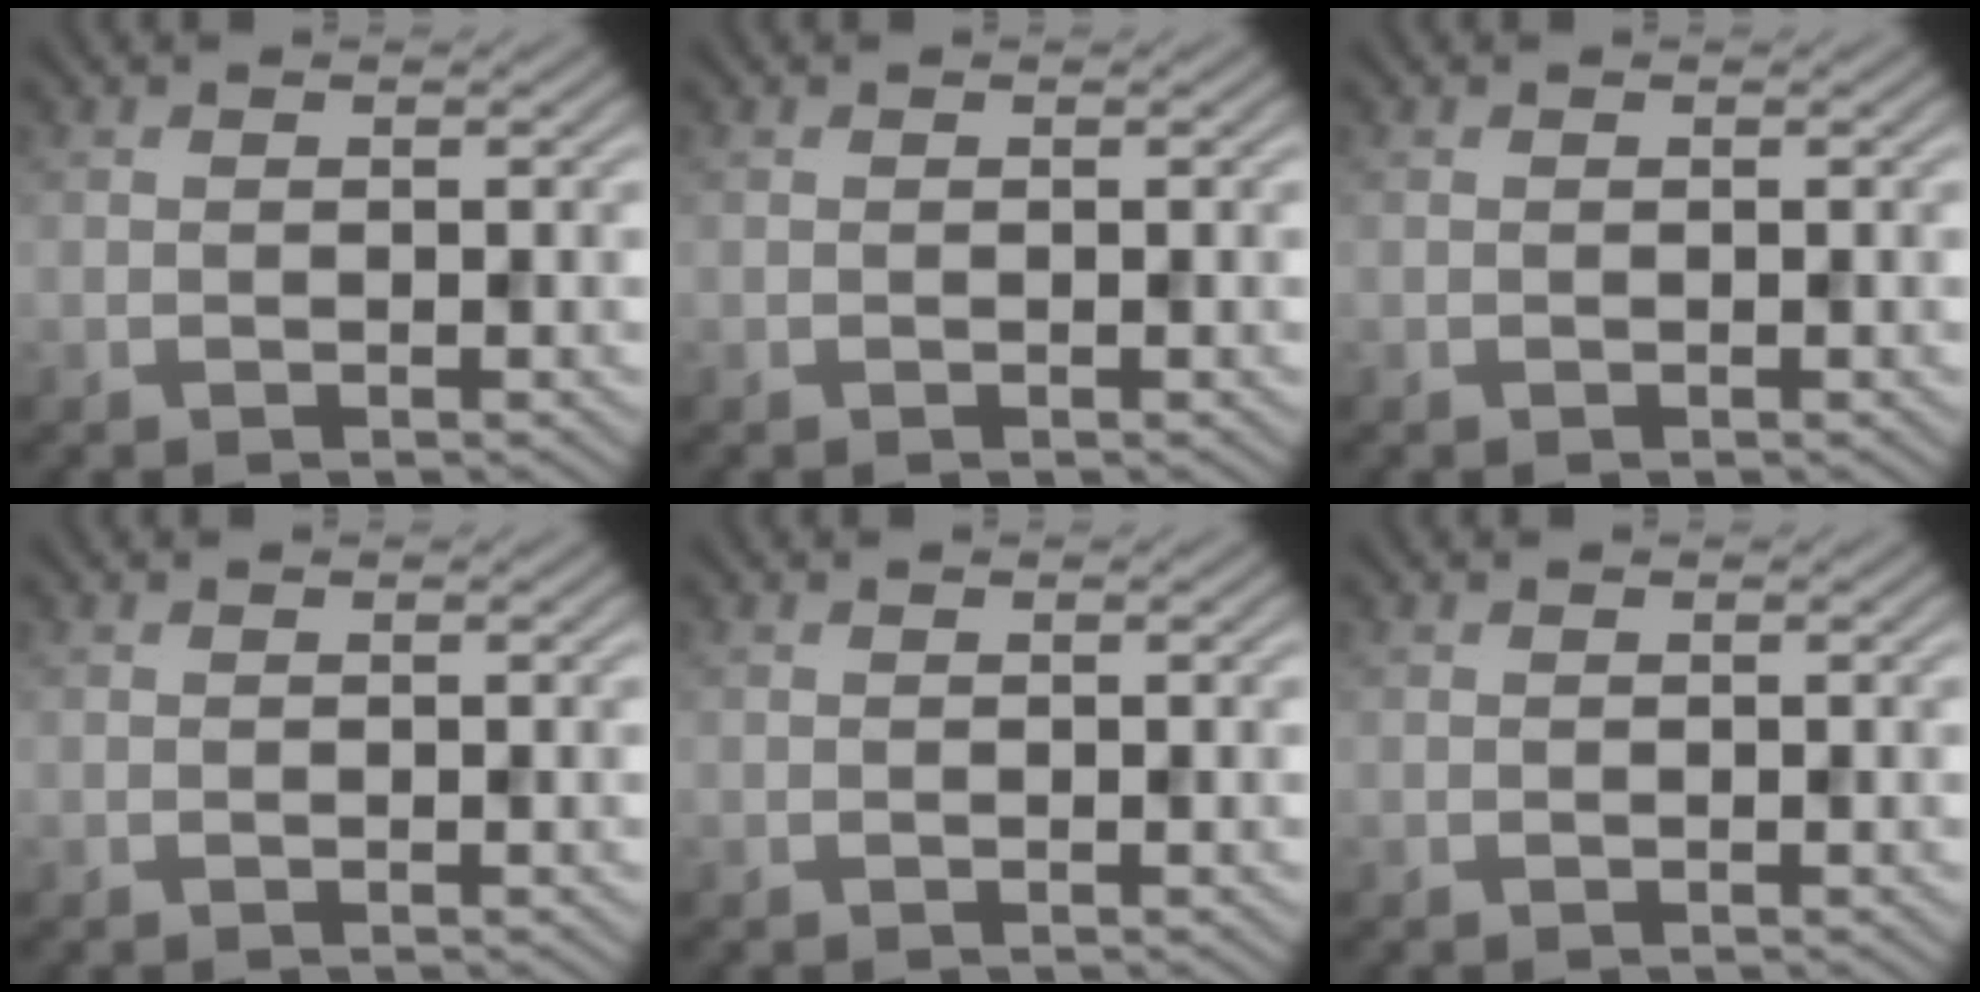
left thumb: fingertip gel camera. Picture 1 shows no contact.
{"total": 0.0}
{"total": 0.0}
{"total": 0.0}
{"total": 0.0}
{"total": 0.0}